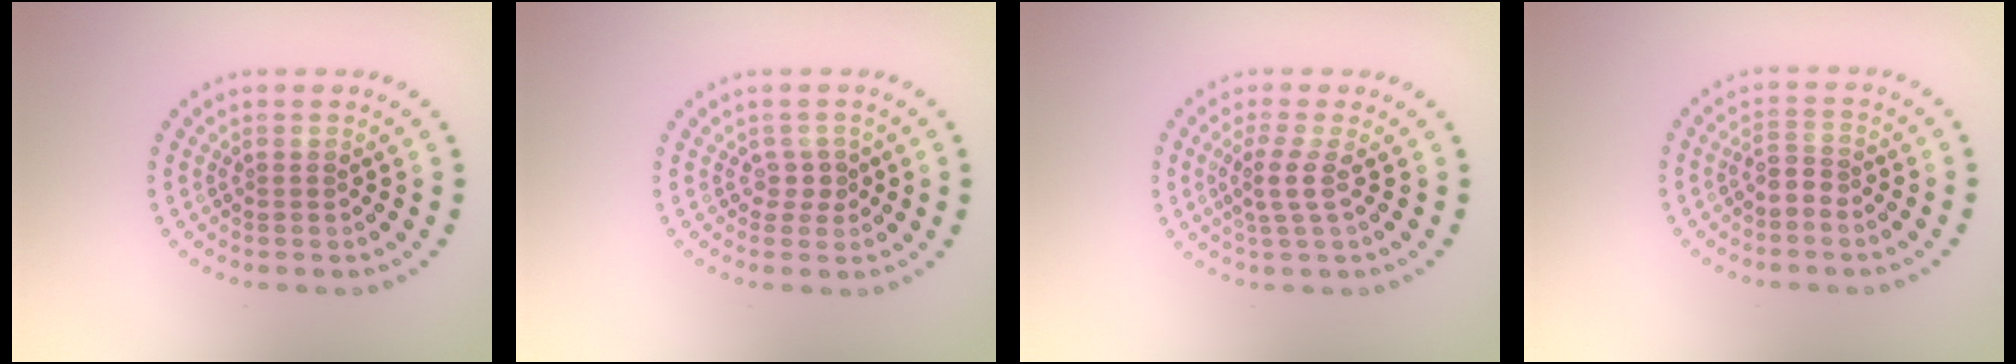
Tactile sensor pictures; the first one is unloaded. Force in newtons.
{"total": 1.3, "press": 0.9, "slide": 0.9}
{"total": 2.1, "press": 1.6, "slide": 1.3}
{"total": 1.6, "press": 1.2, "slide": 1.1}